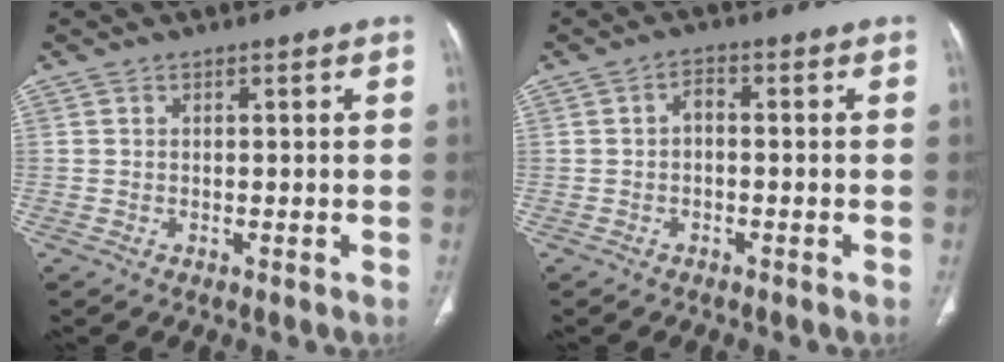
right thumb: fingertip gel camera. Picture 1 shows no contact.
{"total": 2.3, "force": [-0.4, 1.3, 1.8], "torque": [-0.025, 0.013, -0.014]}